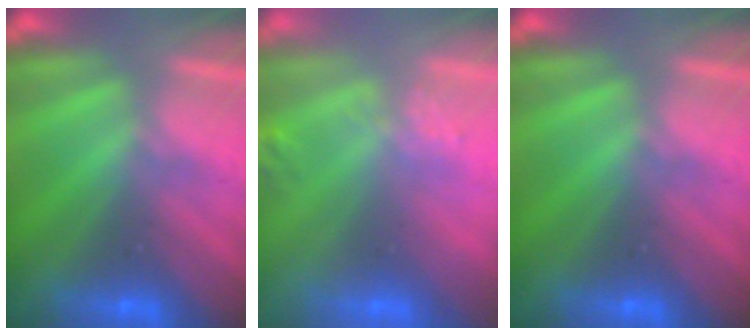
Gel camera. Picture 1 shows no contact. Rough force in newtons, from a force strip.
{"total": 2.7}
{"total": 0.0}